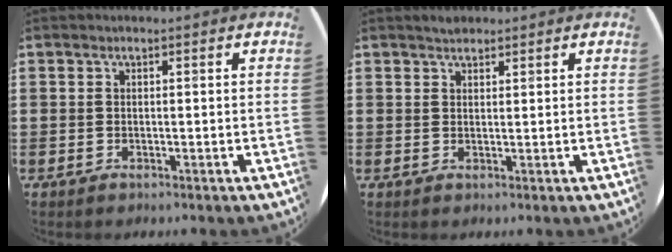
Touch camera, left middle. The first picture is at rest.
{"total": 1.3, "force": [1.3, 0.3, 0.0], "torque": [-0.001, 0.003, 0.024]}